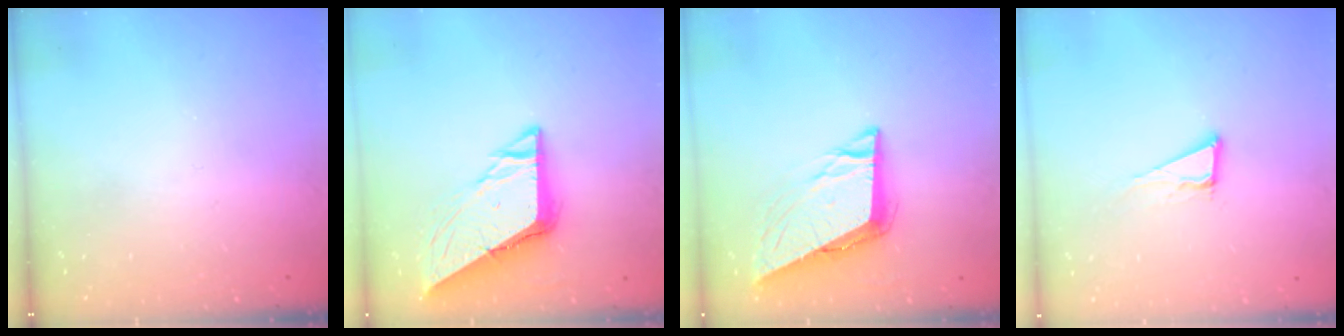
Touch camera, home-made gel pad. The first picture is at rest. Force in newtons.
{"total": 8.9, "press": 8.9, "slide": 1.0}
{"total": 9.6, "press": 9.4, "slide": 2.1}
{"total": 8.3, "press": 7.6, "slide": 3.4}